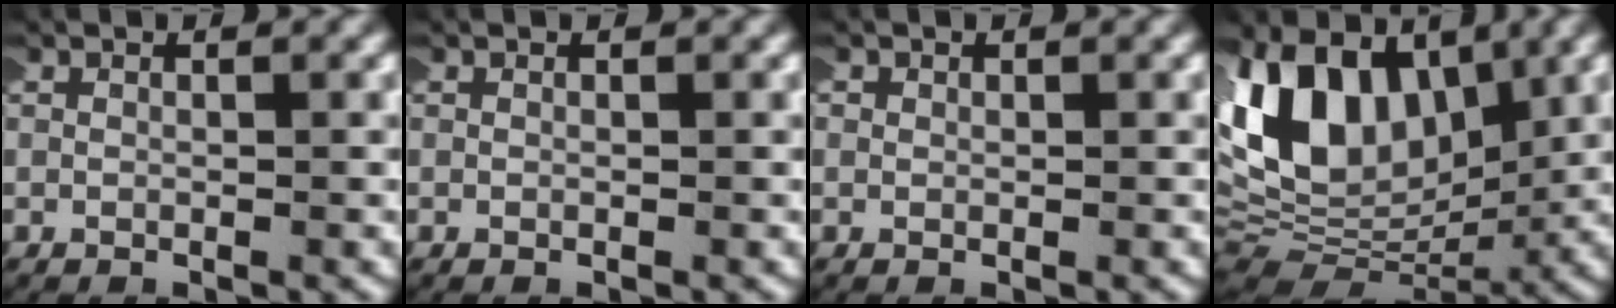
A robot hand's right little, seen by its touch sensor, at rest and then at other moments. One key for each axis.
{"total": 0.0}
{"total": 0.7, "fx": 0.0, "fy": 0.7, "fz": 0.0, "tx": -0.001, "ty": 0.000, "tz": -0.003}
{"total": 13.6, "fx": 3.8, "fy": 9.1, "fz": 9.4, "tx": -0.200, "ty": -0.004, "tz": 0.067}